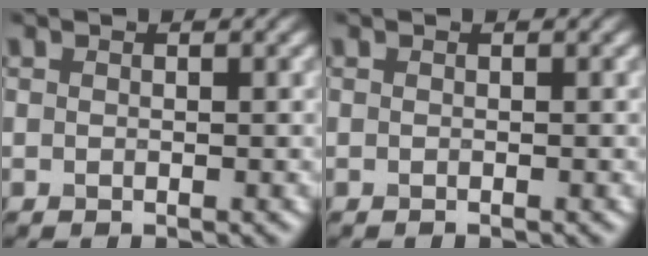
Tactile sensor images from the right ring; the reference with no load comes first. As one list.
[{"total": 0.0}]